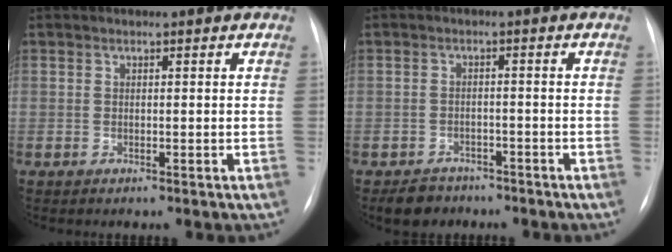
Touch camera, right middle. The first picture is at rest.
{"total": 4.2, "force": [-3.3, 2.5, 0.6], "torque": [-0.013, 0.003, -0.048]}